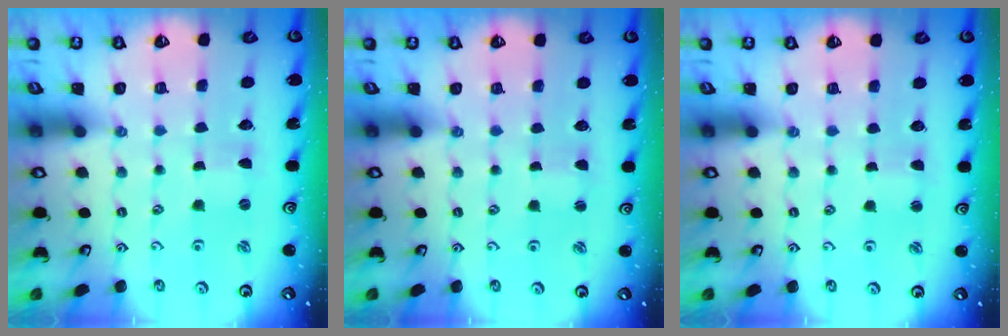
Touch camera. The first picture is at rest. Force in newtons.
{"total": 1.4, "press": 1.4, "slide": 0.1}
{"total": 1.9, "press": 1.9, "slide": 0.4}